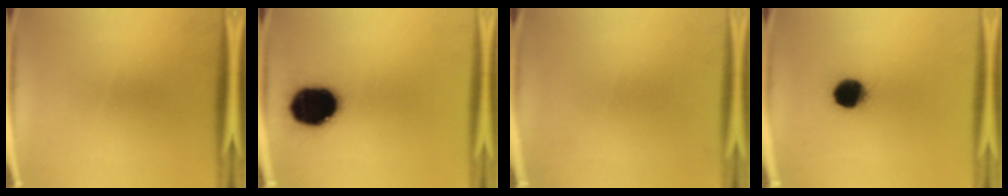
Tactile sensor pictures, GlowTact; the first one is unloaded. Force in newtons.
{"total": 19.2}
{"total": 1.1}
{"total": 10.5}